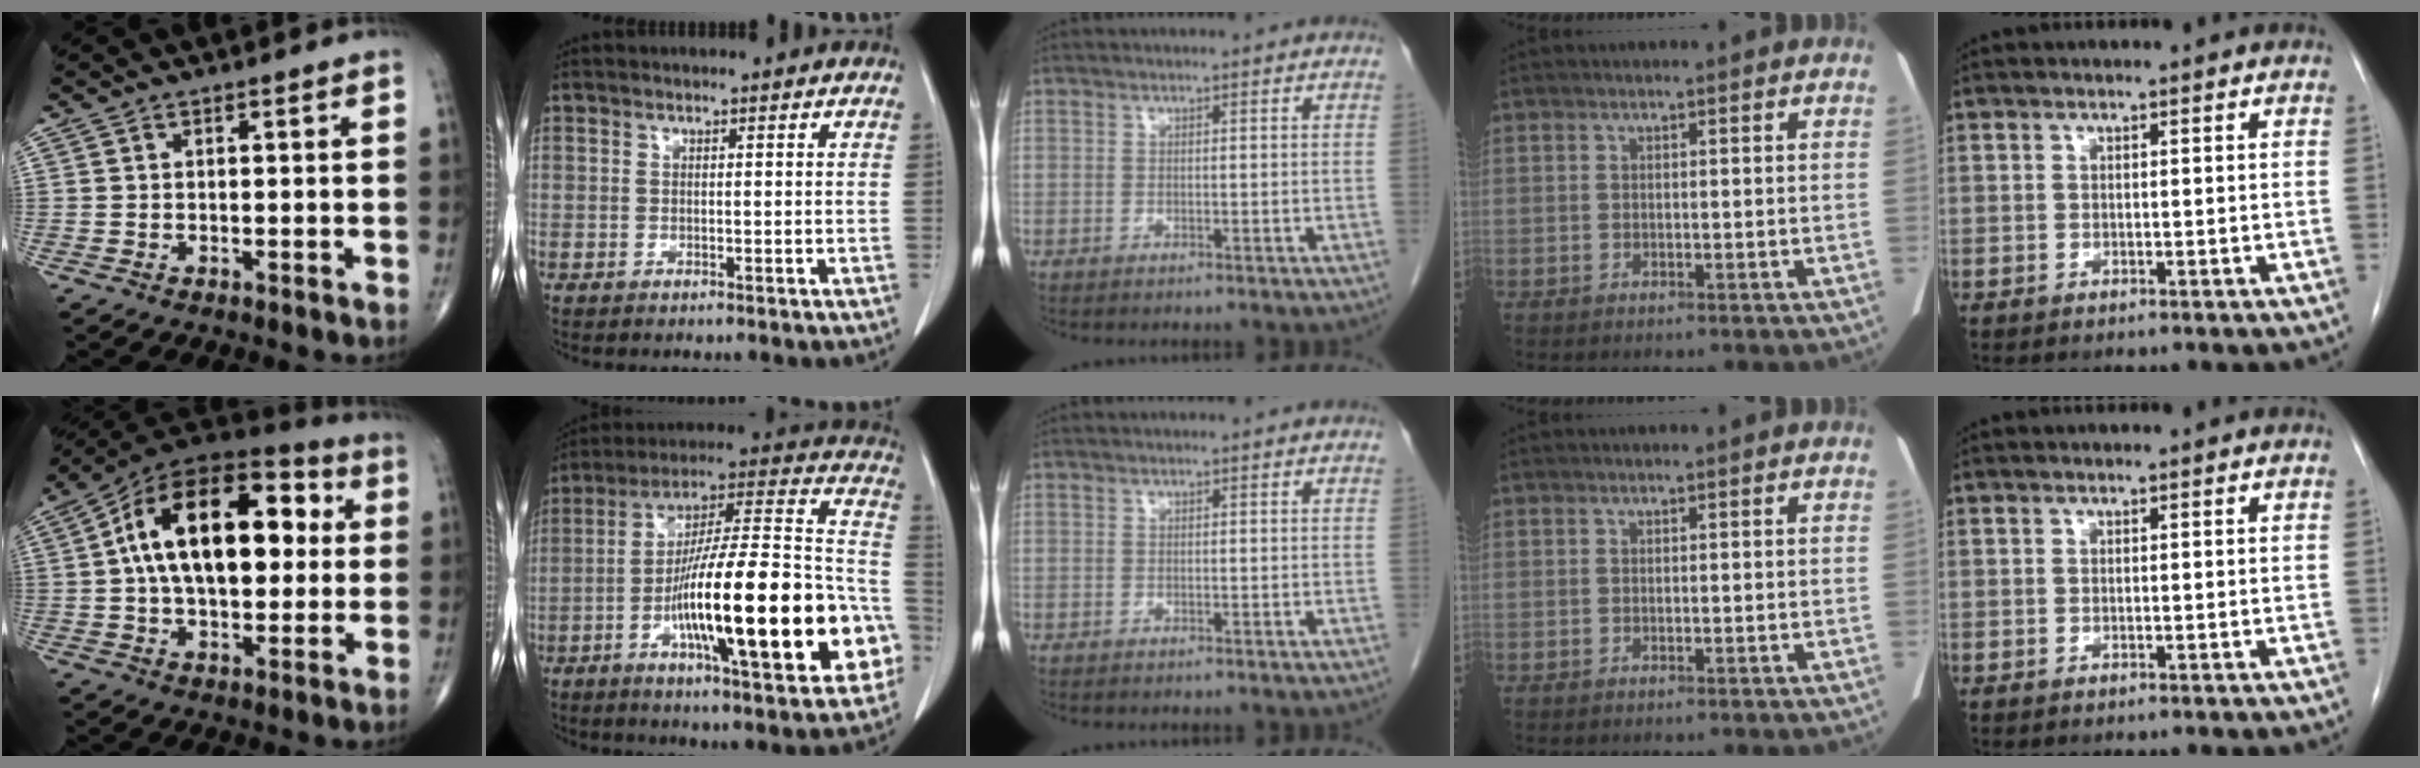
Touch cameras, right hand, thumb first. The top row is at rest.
{"thumb": {"total": 23.6, "force": [3.4, 13.1, 19.4], "torque": [-0.297, 0.030, 0.043]}, "index": {"total": 29.5, "force": [-8.4, 4.7, 27.9], "torque": [-0.378, 0.003, -0.133]}}